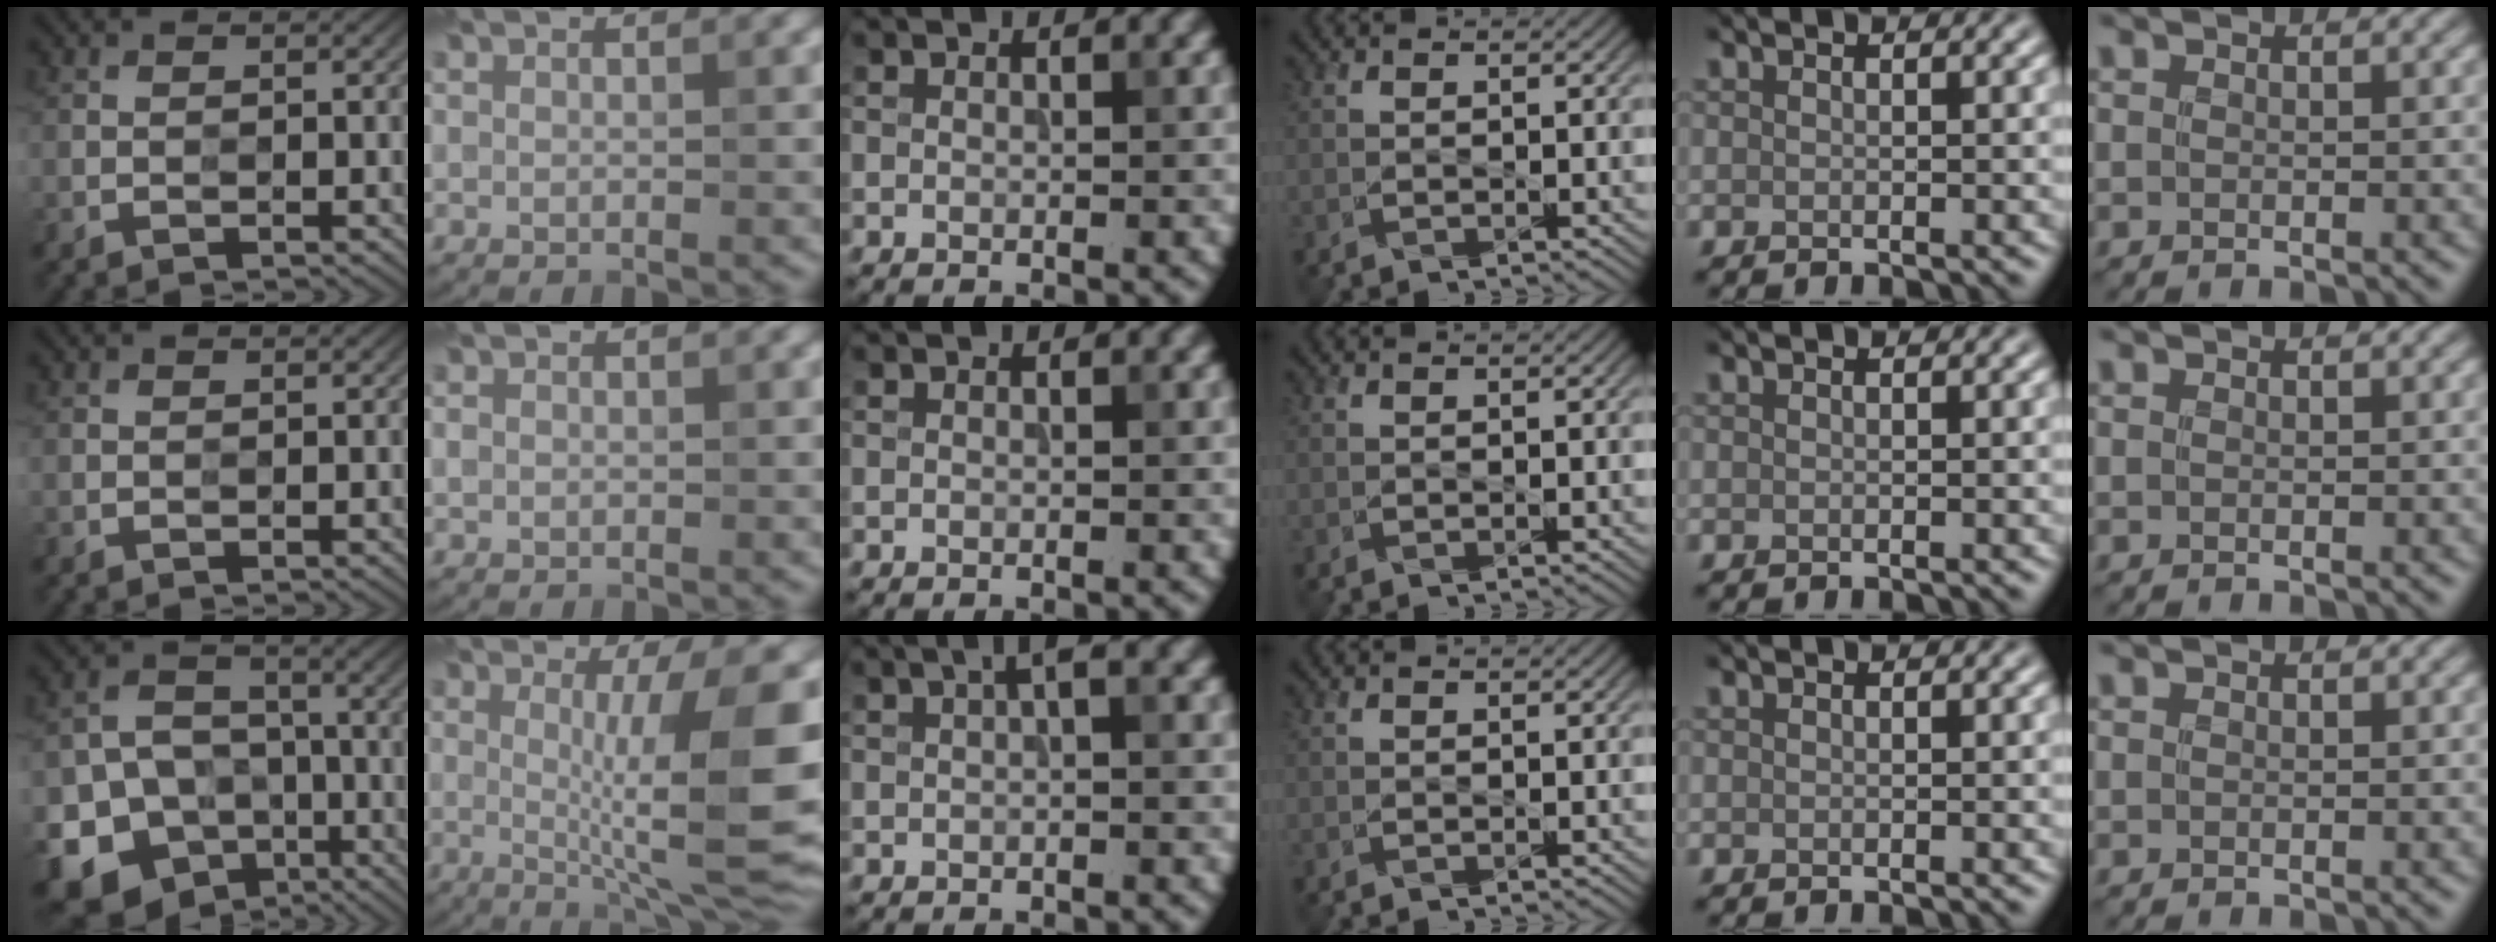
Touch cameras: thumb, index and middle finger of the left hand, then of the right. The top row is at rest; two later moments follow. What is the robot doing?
{"motion": "wipe", "object": "measuring cup"}